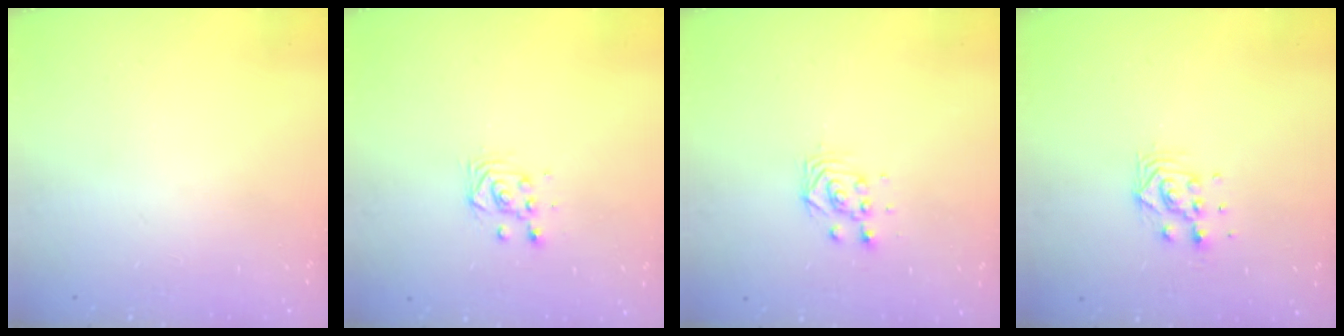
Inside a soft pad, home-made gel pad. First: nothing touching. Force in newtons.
{"total": 3.9, "press": 3.9, "slide": 0.2}
{"total": 3.0, "press": 3.0, "slide": 0.0}
{"total": 7.0, "press": 7.0, "slide": 0.5}